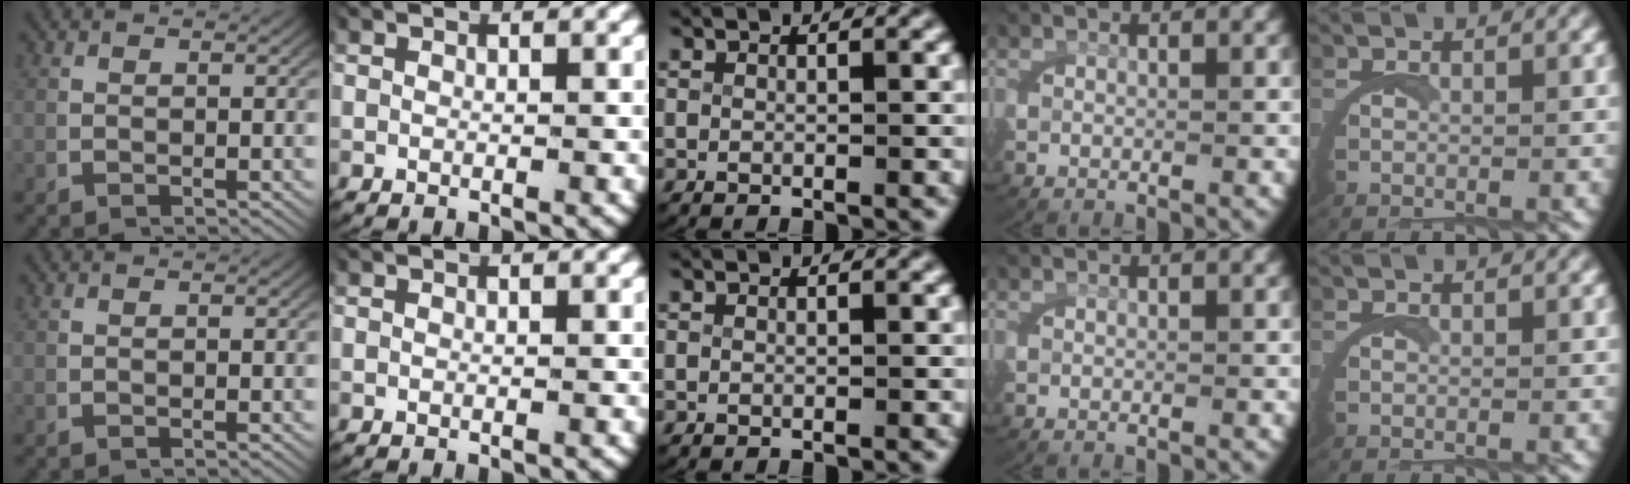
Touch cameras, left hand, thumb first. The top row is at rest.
{}